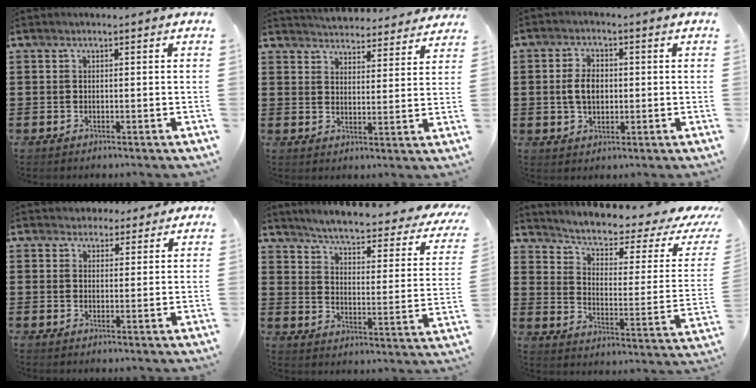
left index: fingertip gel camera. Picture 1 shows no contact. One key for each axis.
{"total": 4.3, "fx": 4.3, "fy": 0.1, "fz": 0.1, "tx": -0.021, "ty": -0.027, "tz": 0.076}
{"total": 4.6, "fx": 0.2, "fy": 2.8, "fz": 3.7, "tx": -0.091, "ty": 0.004, "tz": -0.003}
{"total": 3.0, "fx": 2.4, "fy": 1.7, "fz": 0.3, "tx": -0.017, "ty": 0.008, "tz": 0.045}
{"total": 3.8, "fx": 3.1, "fy": -0.1, "fz": 2.2, "tx": -0.061, "ty": -0.032, "tz": 0.043}
{"total": 4.3, "fx": 2.5, "fy": 1.6, "fz": 3.1, "tx": -0.065, "ty": -0.023, "tz": 0.034}